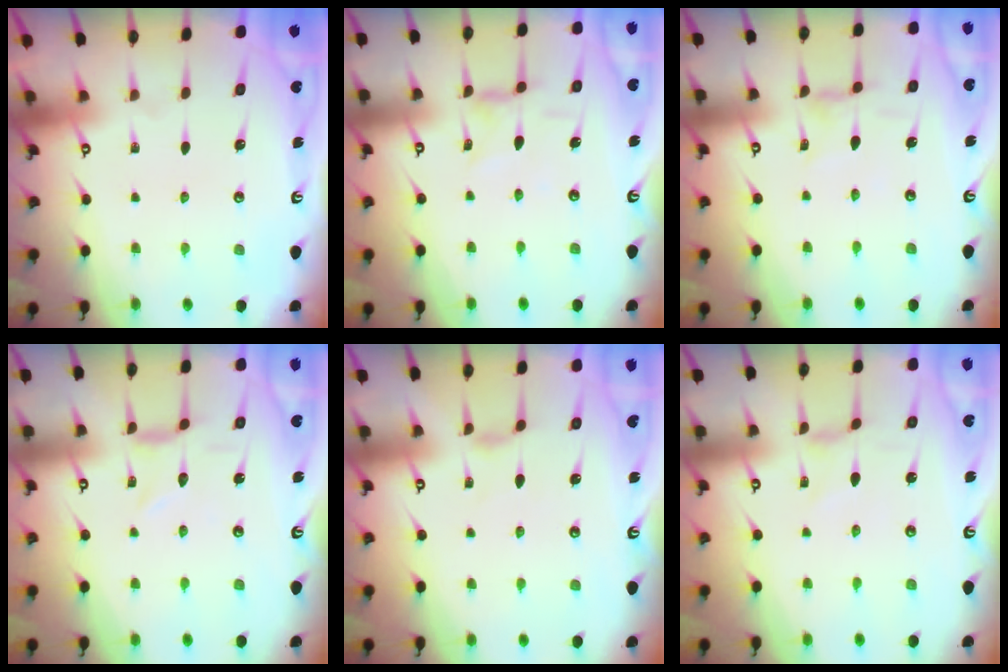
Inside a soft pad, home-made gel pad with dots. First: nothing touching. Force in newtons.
{"total": 1.3, "press": 1.3, "slide": 0.2}
{"total": 1.2, "press": 1.2, "slide": 0.3}
{"total": 0.0}
{"total": 1.9, "press": 1.9, "slide": 0.4}
{"total": 0.0}